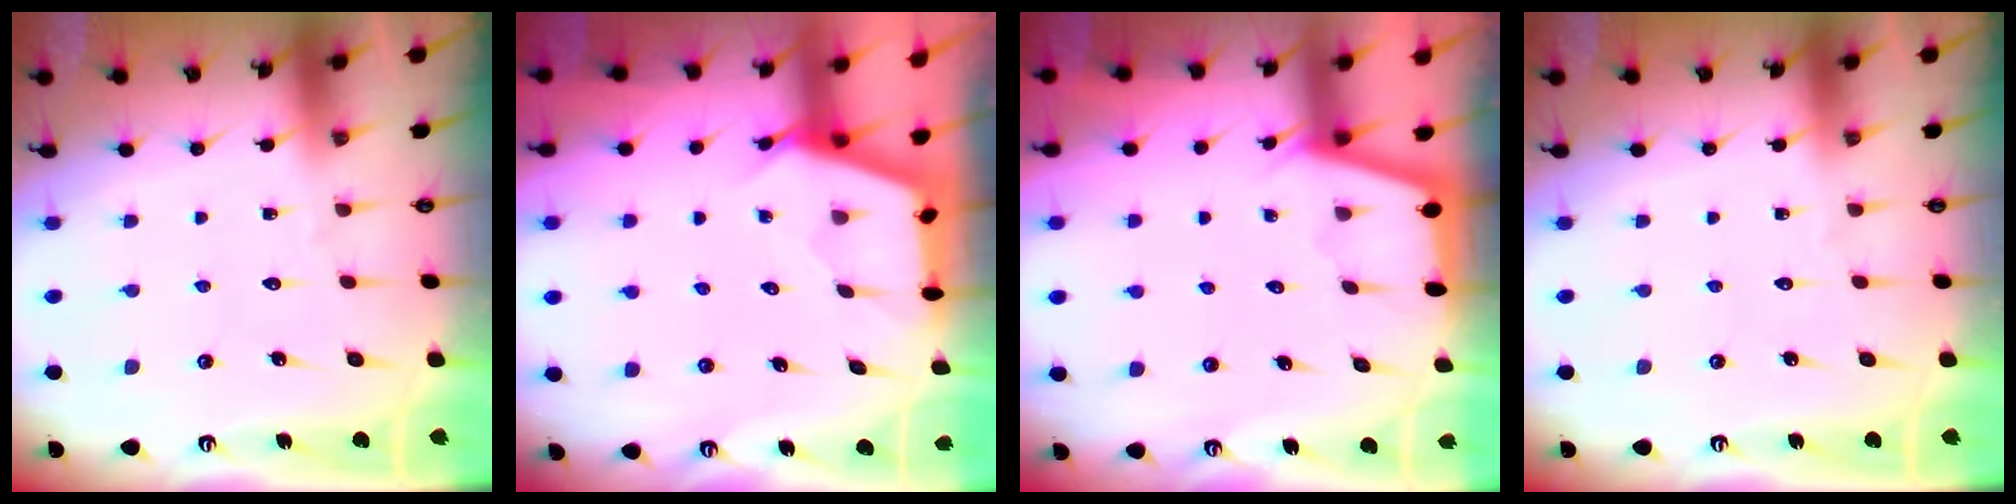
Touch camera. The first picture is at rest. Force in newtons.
{"total": 2.7, "press": 2.7, "slide": 0.4}
{"total": 2.4, "press": 2.3, "slide": 0.4}
{"total": 0.0}